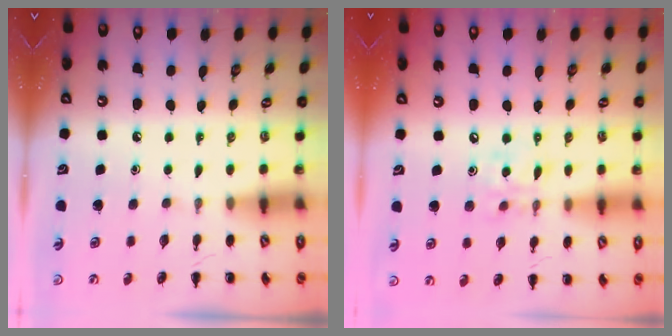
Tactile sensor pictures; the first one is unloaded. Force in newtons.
{"total": 9.1, "press": 8.9, "slide": 1.9}